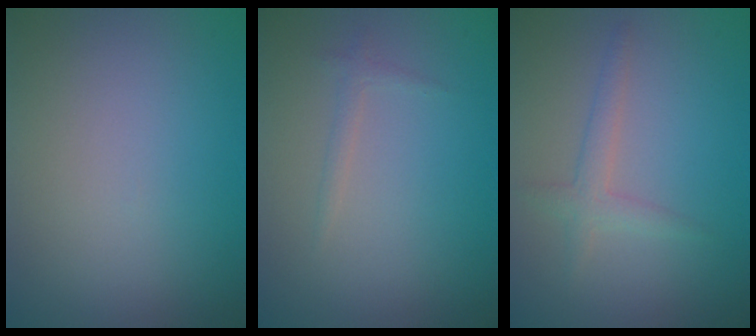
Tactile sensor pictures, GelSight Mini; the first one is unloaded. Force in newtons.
{"total": 0.8, "press": 0.8, "slide": 0.1}
{"total": 1.2, "press": 1.2, "slide": 0.1}